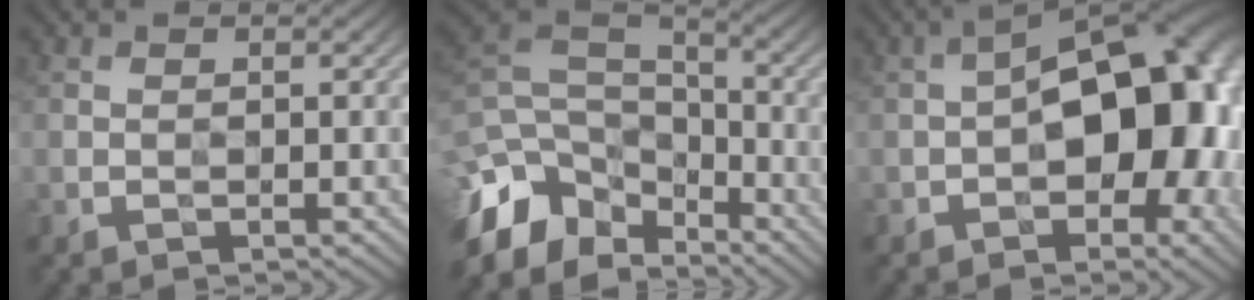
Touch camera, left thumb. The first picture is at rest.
{"total": 12.5, "force": [-7.9, 7.2, 6.4], "torque": [-0.187, -0.010, -0.148]}
{"total": 14.0, "force": [-1.2, 7.7, 11.6], "torque": [-0.130, 0.017, -0.034]}